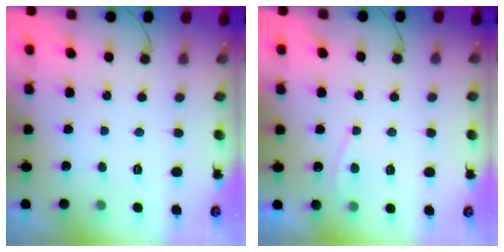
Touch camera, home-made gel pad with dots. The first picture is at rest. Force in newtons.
{"total": 3.8, "press": 3.7, "slide": 0.4}